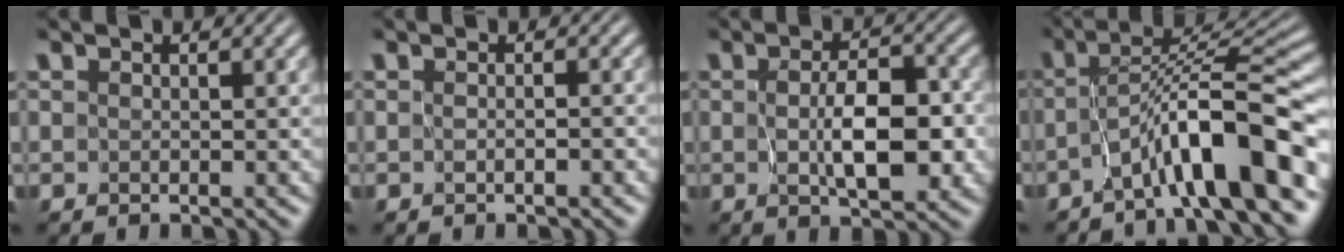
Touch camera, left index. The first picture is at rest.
{"total": 0.6, "force": [-0.4, -0.2, 0.4], "torque": [-0.005, -0.001, -0.006]}
{"total": 5.5, "force": [-0.5, 2.5, 4.9], "torque": [-0.086, -0.007, -0.005]}
{"total": 8.4, "force": [-4.1, 1.3, 7.2], "torque": [-0.100, 0.019, -0.069]}